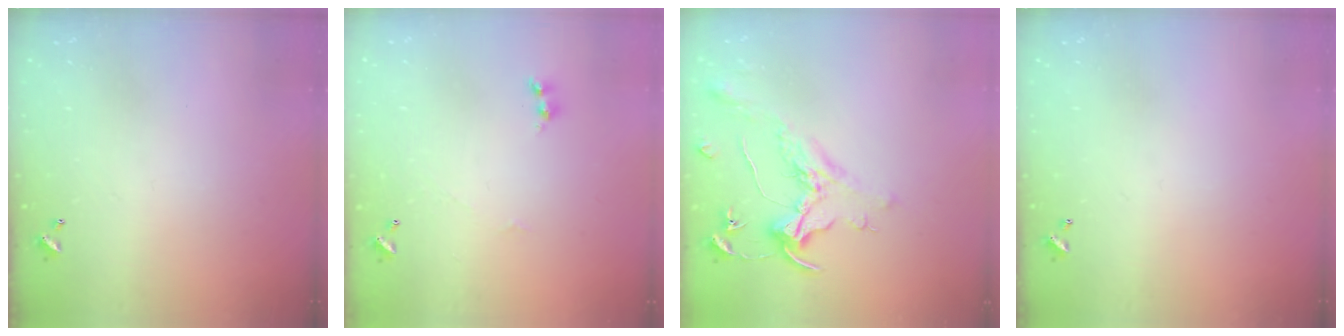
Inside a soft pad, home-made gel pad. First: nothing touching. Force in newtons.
{"total": 1.6, "press": 1.6, "slide": 0.2}
{"total": 1.6, "press": 1.4, "slide": 0.7}
{"total": 0.0}